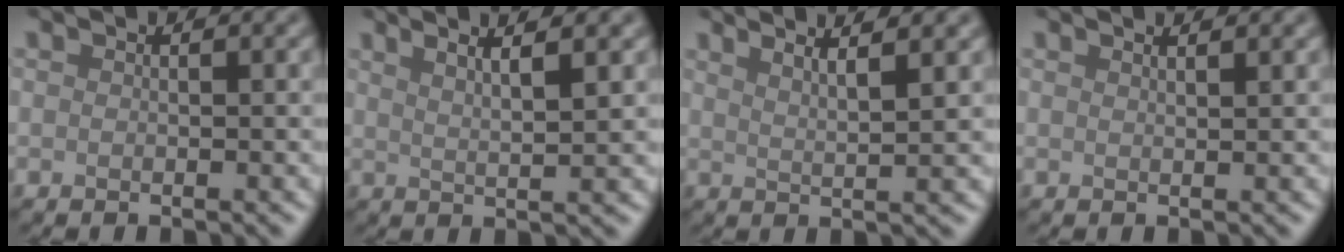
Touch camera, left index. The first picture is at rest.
{"total": 4.6, "force": [2.6, 1.0, 3.7], "torque": [-0.042, 0.014, 0.024]}
{"total": 4.4, "force": [2.9, 1.0, 3.2], "torque": [-0.033, 0.017, 0.022]}
{"total": 1.6, "force": [1.2, 0.5, 0.9], "torque": [0.000, 0.003, 0.002]}